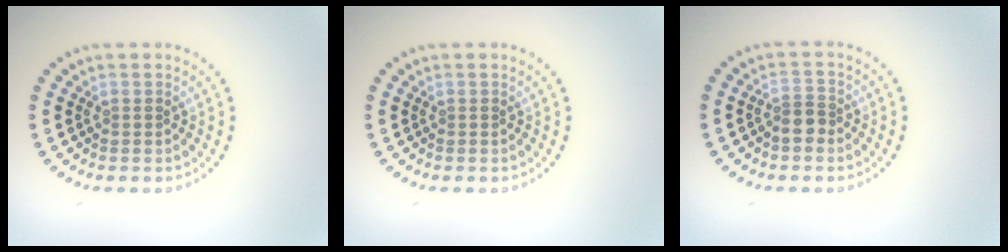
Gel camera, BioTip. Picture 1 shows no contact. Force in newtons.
{"total": 0.0}
{"total": 1.9, "press": 1.7, "slide": 0.9}